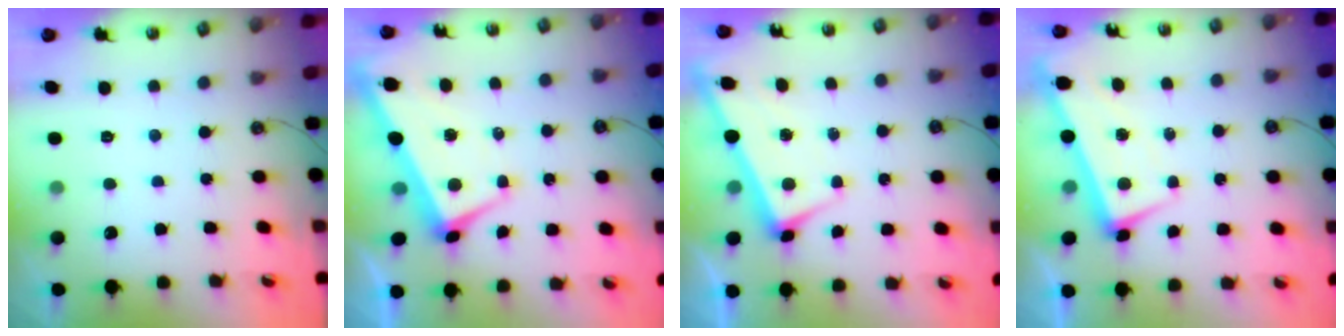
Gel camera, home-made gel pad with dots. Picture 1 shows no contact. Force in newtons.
{"total": 0.8, "press": 0.2, "slide": 0.8}
{"total": 2.6, "press": 2.6, "slide": 0.4}
{"total": 1.5, "press": 0.5, "slide": 1.5}